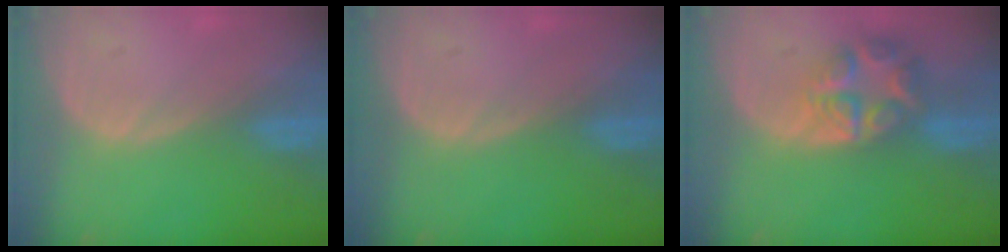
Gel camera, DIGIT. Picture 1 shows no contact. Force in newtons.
{"total": 0.0}
{"total": 7.9, "press": 6.9, "slide": 3.8}